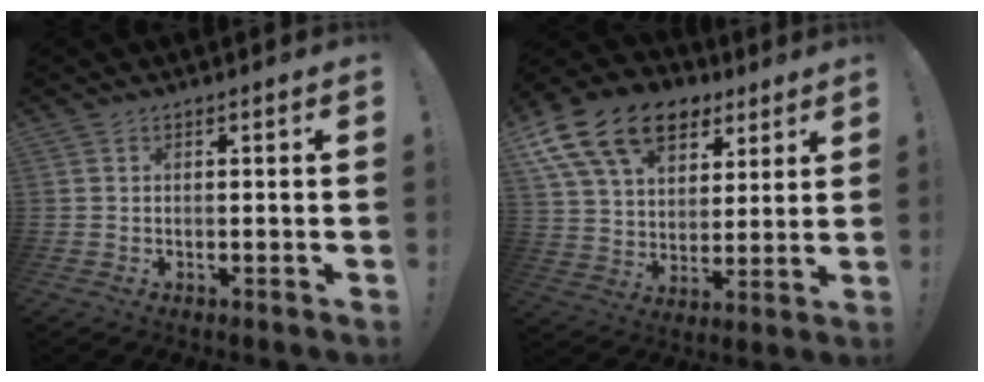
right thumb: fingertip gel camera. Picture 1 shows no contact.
{"total": 19.8, "force": [10.6, 12.8, 10.8], "torque": [-0.173, -0.053, 0.195]}